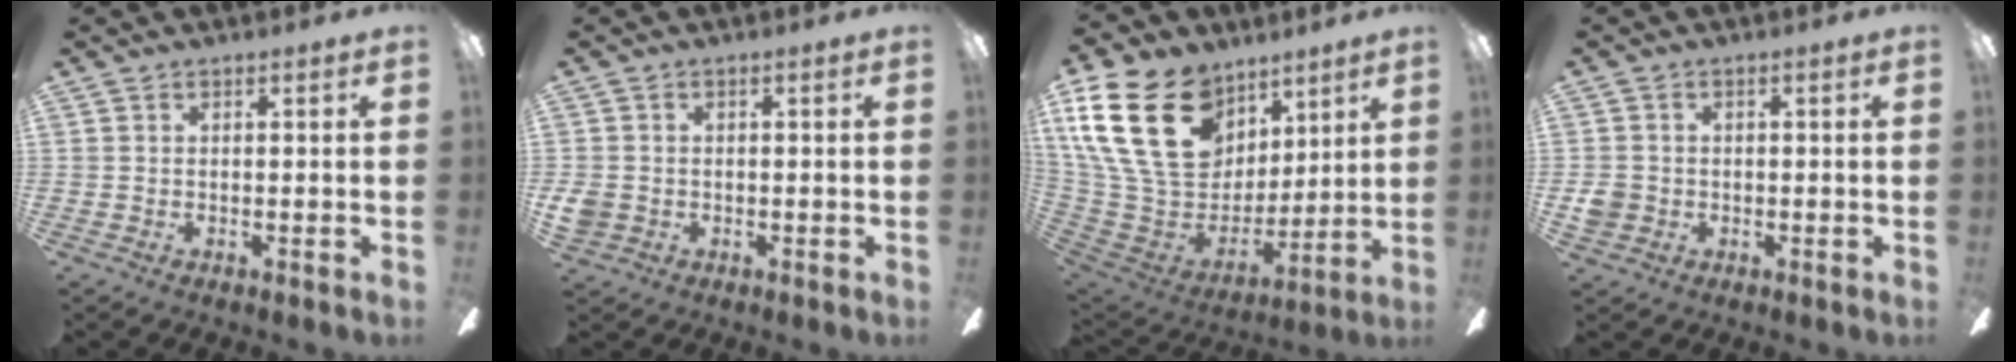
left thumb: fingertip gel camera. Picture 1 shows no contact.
{"total": 3.3, "force": [-0.5, 3.0, 1.2], "torque": [-0.027, 0.005, -0.007]}
{"total": 27.4, "force": [11.6, 18.9, 16.0], "torque": [-0.344, -0.041, 0.227]}
{"total": 3.7, "force": [-0.5, 3.5, 1.2], "torque": [-0.006, 0.004, -0.011]}